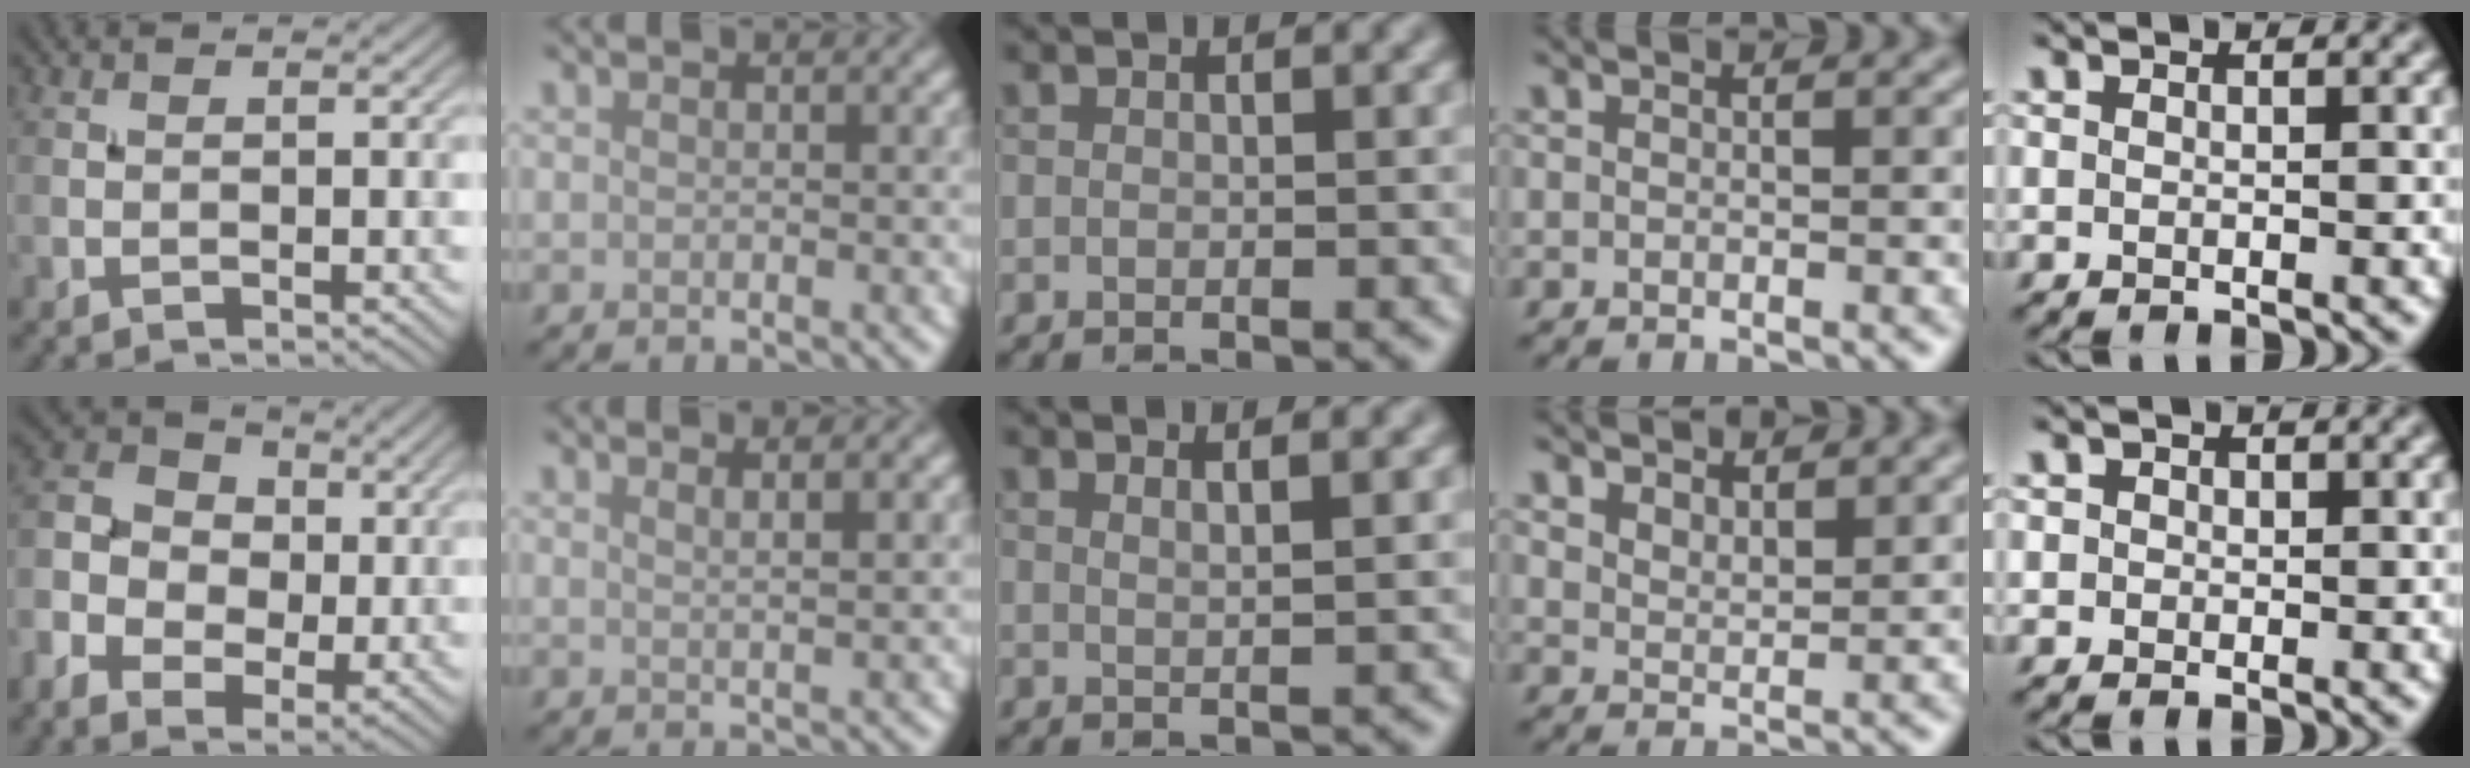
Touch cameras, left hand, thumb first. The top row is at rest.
{"thumb": {"total": 8.9, "force": [-1.5, 6.9, 5.4], "torque": [-0.133, -0.005, -0.038]}, "index": {"total": 2.2, "force": [1.4, 0.8, 1.5], "torque": [-0.003, 0.009, -0.001]}, "middle": {"total": 2.2, "force": [1.3, 0.8, 1.6], "torque": [-0.004, 0.007, -0.002]}, "ring": {"total": 3.8, "force": [3.5, 1.2, 1.2], "torque": [-0.024, -0.003, 0.061]}, "little": {"total": 1.5, "force": [0.5, 1.3, 0.5], "torque": [-0.009, 0.002, 0.009]}}